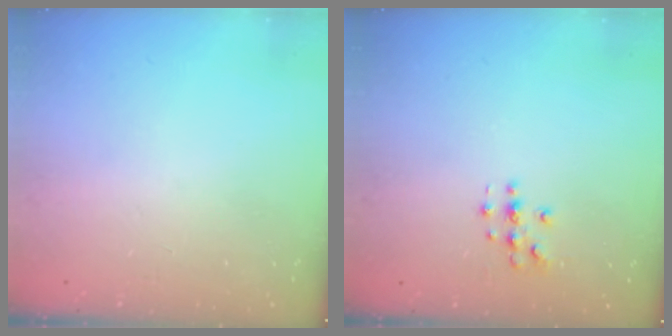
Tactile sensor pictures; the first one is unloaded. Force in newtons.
{"total": 3.6, "press": 3.5, "slide": 0.4}